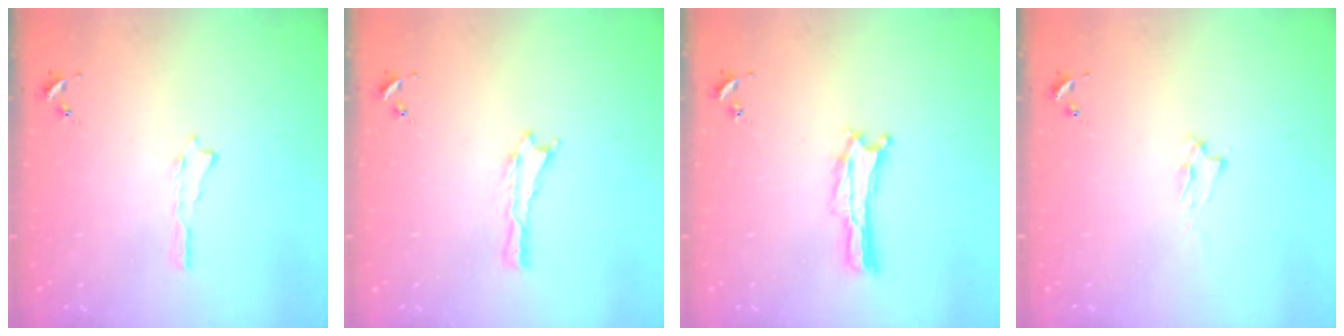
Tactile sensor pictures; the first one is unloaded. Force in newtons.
{"total": 0.0}
{"total": 0.0}
{"total": 1.4, "press": 1.3, "slide": 0.3}